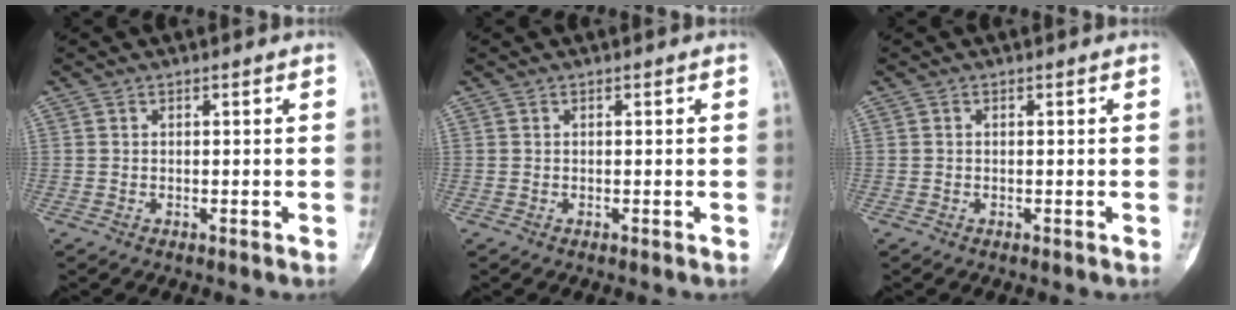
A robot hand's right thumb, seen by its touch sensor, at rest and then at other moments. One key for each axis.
{"total": 0.0}
{"total": 0.0}